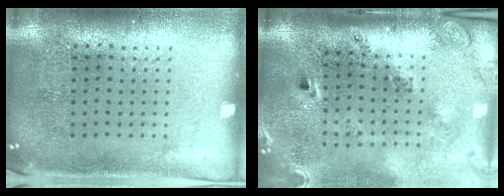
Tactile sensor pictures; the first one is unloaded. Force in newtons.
{"total": 2.9, "press": 2.0, "slide": 2.1}